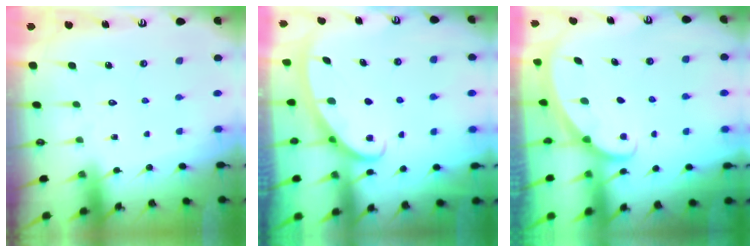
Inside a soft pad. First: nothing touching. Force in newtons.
{"total": 2.6, "press": 2.6, "slide": 0.4}
{"total": 1.2, "press": 1.2, "slide": 0.0}